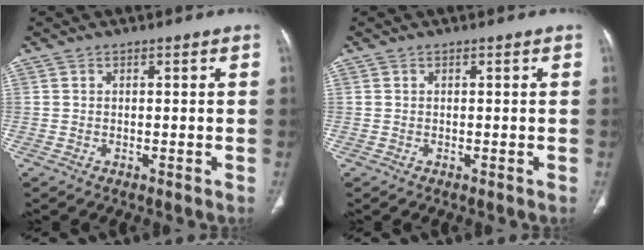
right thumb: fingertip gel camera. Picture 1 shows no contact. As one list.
[{"total": 0.0}]